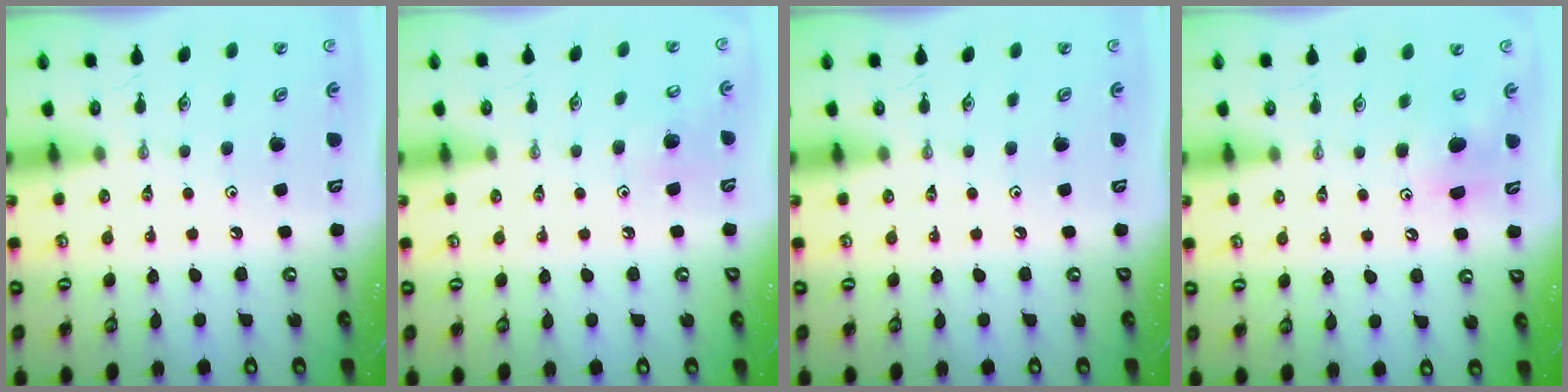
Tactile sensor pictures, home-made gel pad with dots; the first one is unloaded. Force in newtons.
{"total": 6.2, "press": 6.2, "slide": 0.8}
{"total": 0.0}
{"total": 6.4, "press": 6.1, "slide": 2.0}